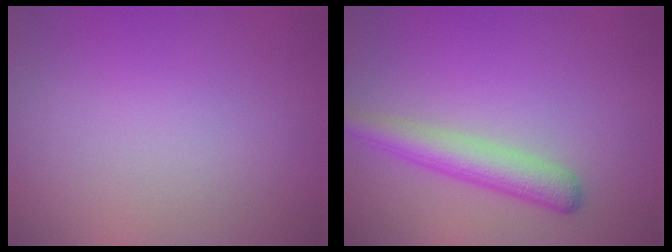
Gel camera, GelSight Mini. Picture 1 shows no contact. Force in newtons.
{"total": 3.3, "press": 3.3, "slide": 0.1}